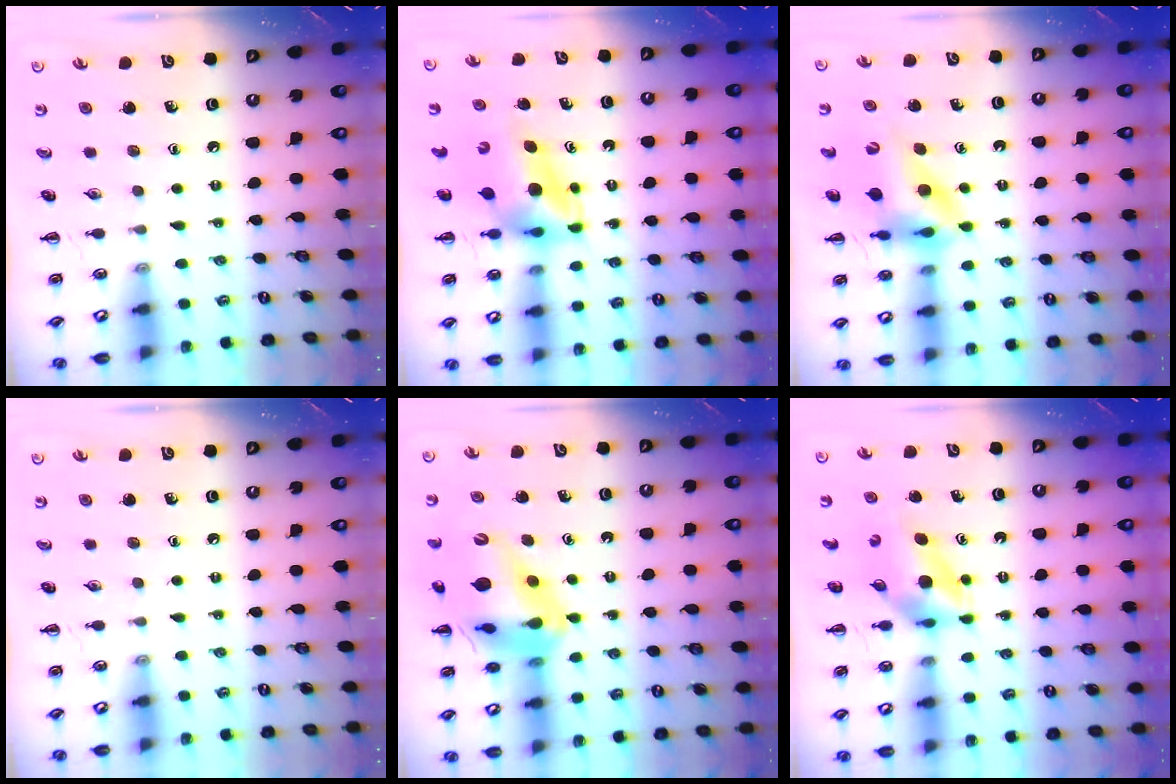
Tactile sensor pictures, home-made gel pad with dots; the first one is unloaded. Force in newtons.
{"total": 5.1, "press": 4.9, "slide": 1.2}
{"total": 11.5, "press": 10.9, "slide": 3.5}
{"total": 0.0}
{"total": 17.9, "press": 17.6, "slide": 3.5}
{"total": 5.3, "press": 5.2, "slide": 0.9}